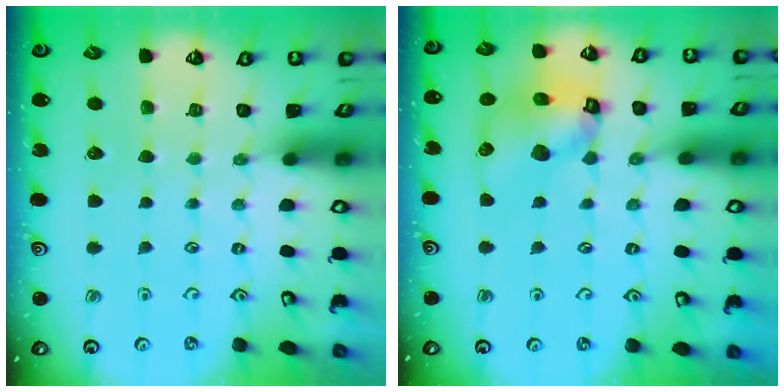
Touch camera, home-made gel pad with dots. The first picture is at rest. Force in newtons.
{"total": 11.8, "press": 11.7, "slide": 1.7}